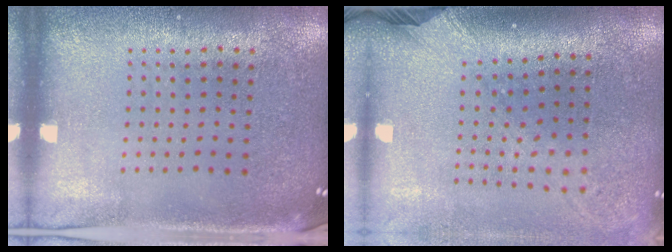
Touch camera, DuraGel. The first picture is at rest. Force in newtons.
{"total": 2.4, "press": 1.8, "slide": 1.6}